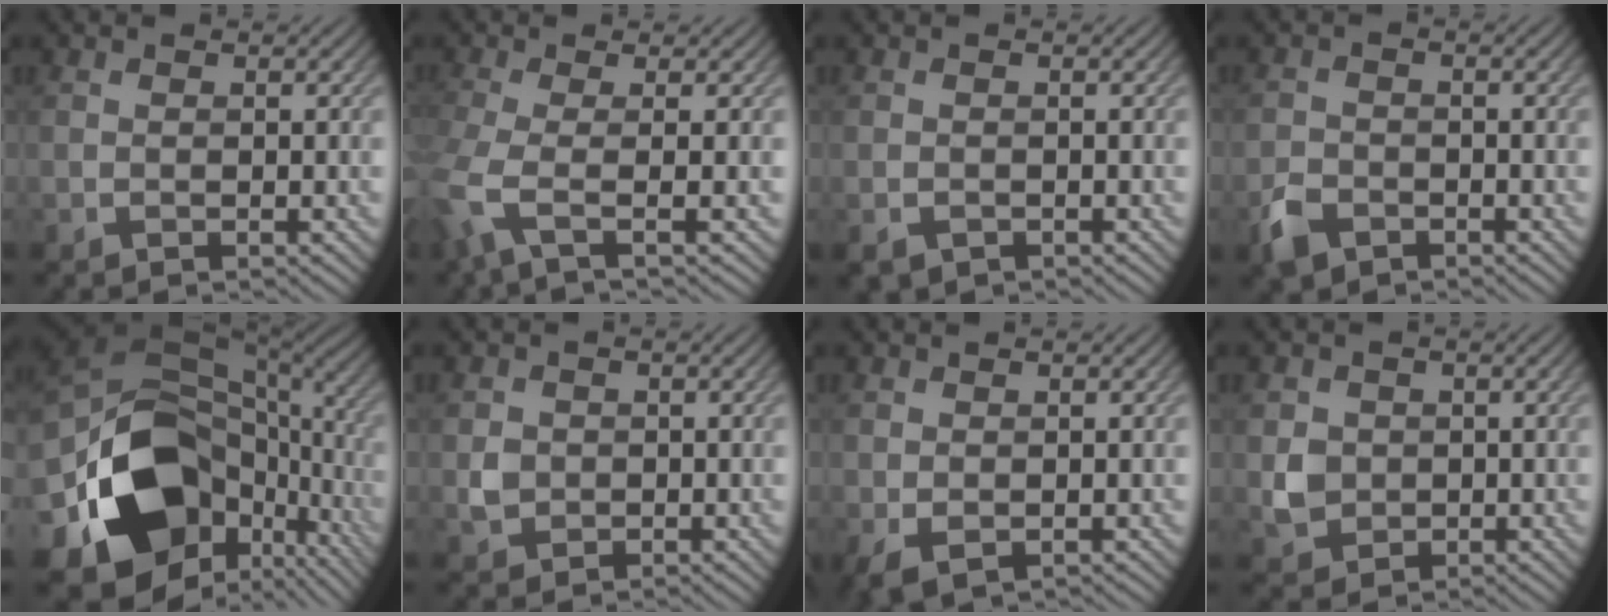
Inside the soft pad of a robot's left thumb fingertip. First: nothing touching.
{"total": 4.6, "force": [-1.3, 0.8, 4.4], "torque": [-0.092, -0.011, -0.045]}
{"total": 1.1, "force": [-0.8, 0.8, 0.4], "torque": [-0.008, -0.003, -0.017]}
{"total": 2.9, "force": [-2.1, 1.7, 1.2], "torque": [-0.025, -0.005, -0.050]}
{"total": 18.2, "force": [-4.2, 13.0, 12.0], "torque": [-0.237, -0.044, -0.050]}
{"total": 2.1, "force": [0.0, 2.0, 0.6], "torque": [-0.015, -0.002, -0.003]}
{"total": 2.4, "force": [-0.8, 1.5, 1.6], "torque": [-0.040, -0.012, -0.013]}
{"total": 3.2, "force": [0.2, 3.0, 1.0], "torque": [-0.025, -0.003, 0.002]}